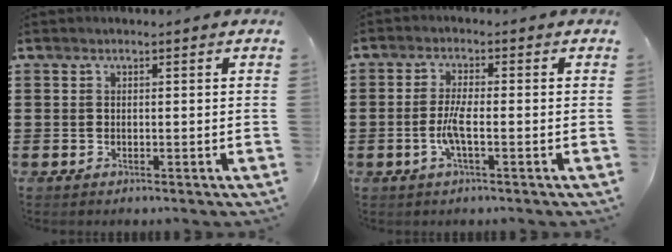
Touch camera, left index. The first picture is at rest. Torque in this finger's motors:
{"motor_torque": [0.30, 0.08, 0.22, 0.08]}